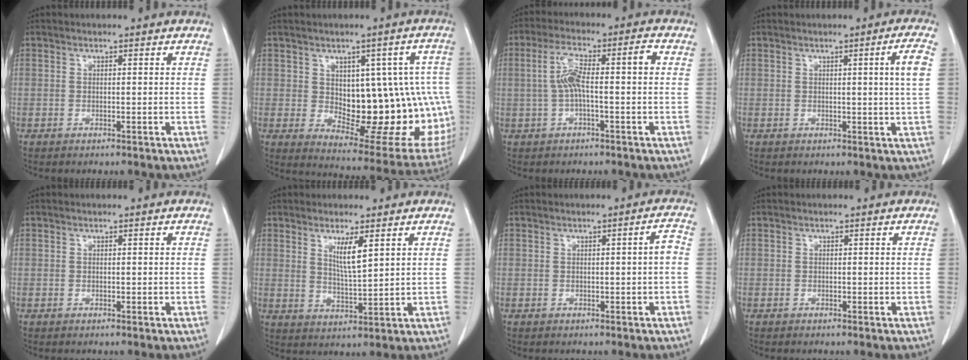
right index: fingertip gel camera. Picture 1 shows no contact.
{"total": 19.8, "force": [-0.6, 8.7, 17.8], "torque": [-0.157, 0.020, 0.023]}
{"total": 7.0, "force": [0.1, 1.2, 6.9], "torque": [-0.139, 0.033, 0.002]}
{"total": 3.6, "force": [0.8, -0.9, 3.4], "torque": [-0.050, -0.006, 0.012]}
{"total": 0.0}
{"total": 5.0, "force": [2.5, 0.3, 4.4], "torque": [-0.079, -0.014, 0.049]}
{"total": 2.2, "force": [0.0, 0.1, 2.2], "torque": [-0.029, 0.006, 0.001]}
{"total": 0.0}